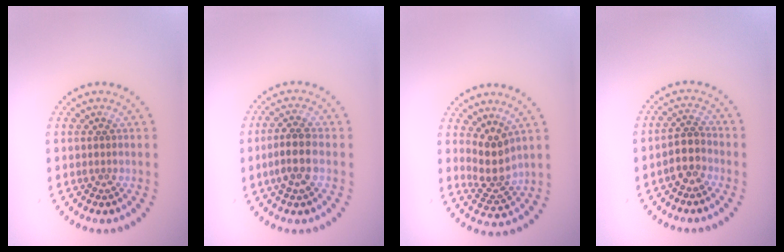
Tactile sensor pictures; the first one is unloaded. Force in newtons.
{"total": 3.0, "press": 2.8, "slide": 0.8}
{"total": 3.4, "press": 2.7, "slide": 2.0}
{"total": 2.5, "press": 2.2, "slide": 1.2}